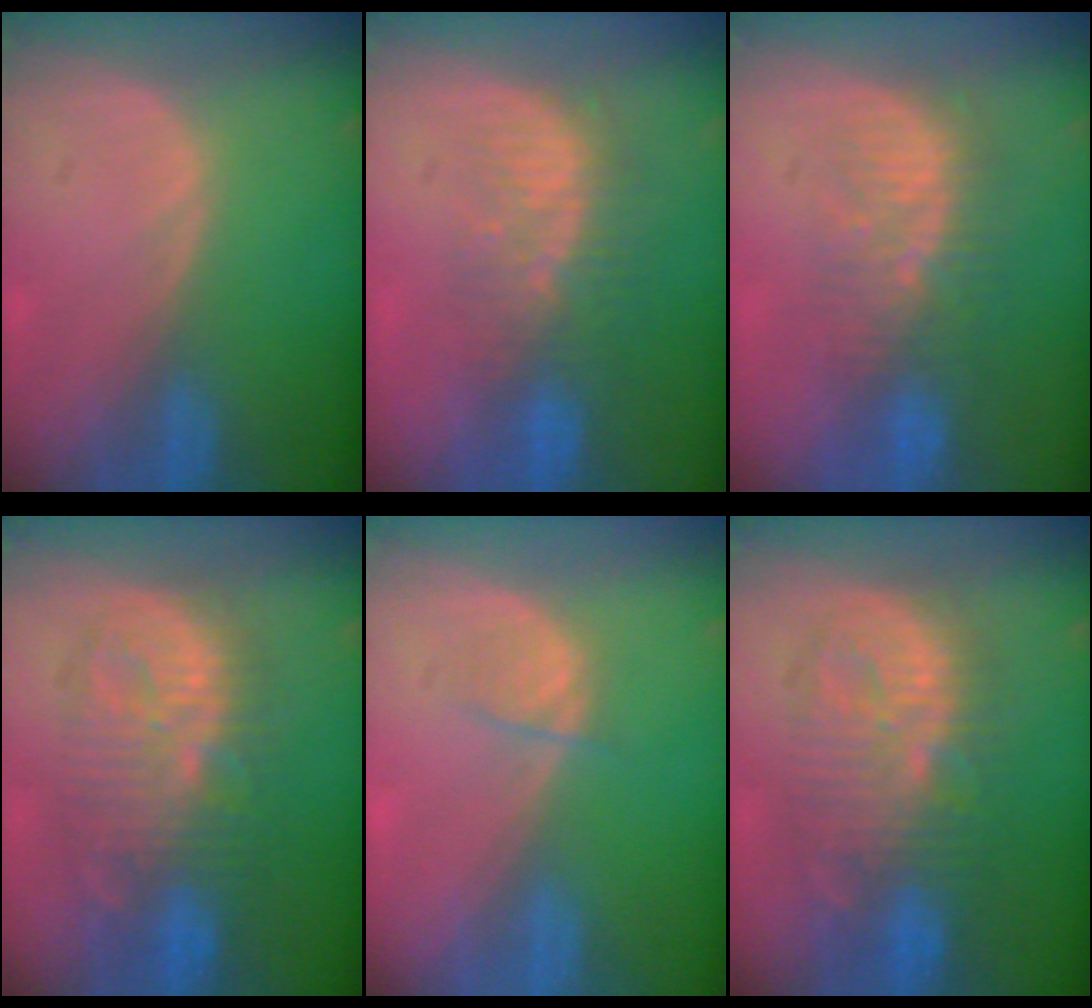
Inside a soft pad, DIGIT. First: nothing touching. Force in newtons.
{"total": 8.2, "press": 7.2, "slide": 3.9}
{"total": 8.1, "press": 7.7, "slide": 2.7}
{"total": 10.4, "press": 10.4, "slide": 0.4}
{"total": 1.9, "press": 1.9, "slide": 0.4}
{"total": 10.4, "press": 10.4, "slide": 0.4}